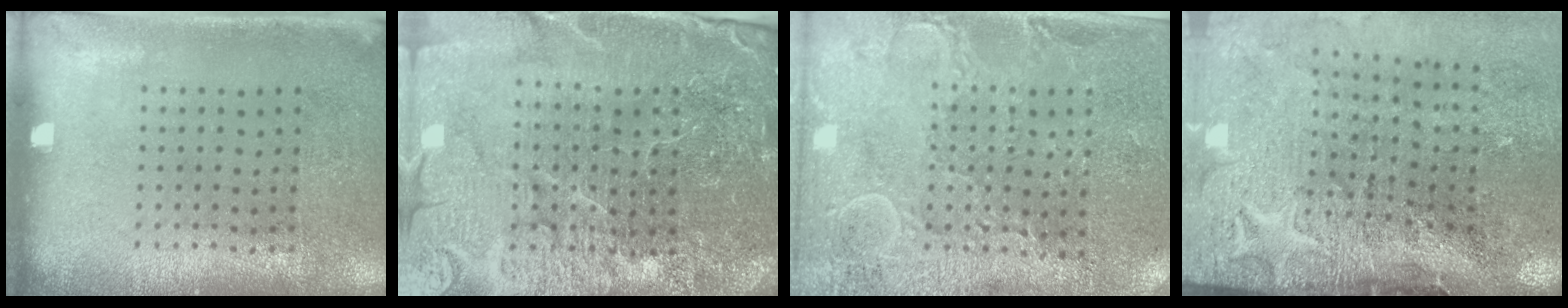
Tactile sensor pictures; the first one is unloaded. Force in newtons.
{"total": 5.7, "press": 5.2, "slide": 2.3}
{"total": 2.9, "press": 2.8, "slide": 0.4}
{"total": 5.0, "press": 4.0, "slide": 3.0}